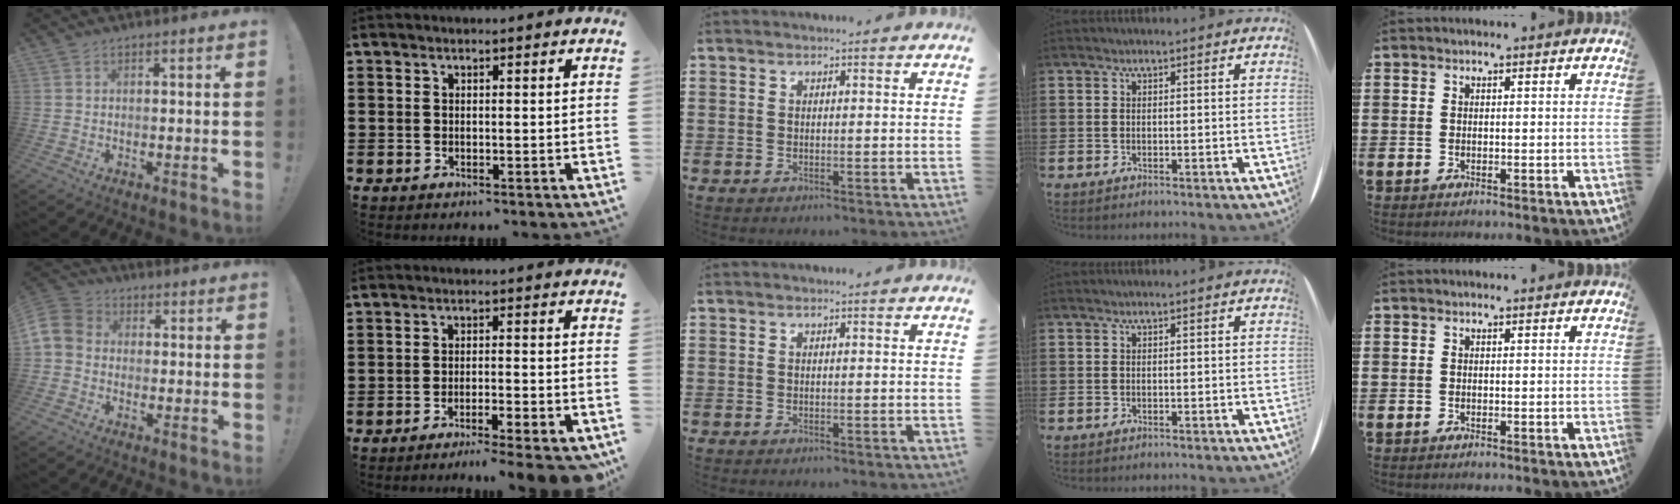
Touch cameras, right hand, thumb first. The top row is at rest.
{"thumb": {"total": 7.2, "force": [-0.4, 6.3, 3.5], "torque": [-0.073, 0.018, -0.002]}, "index": {"total": 3.6, "force": [-3.0, -0.2, 2.0], "torque": [-0.033, -0.007, -0.056]}}